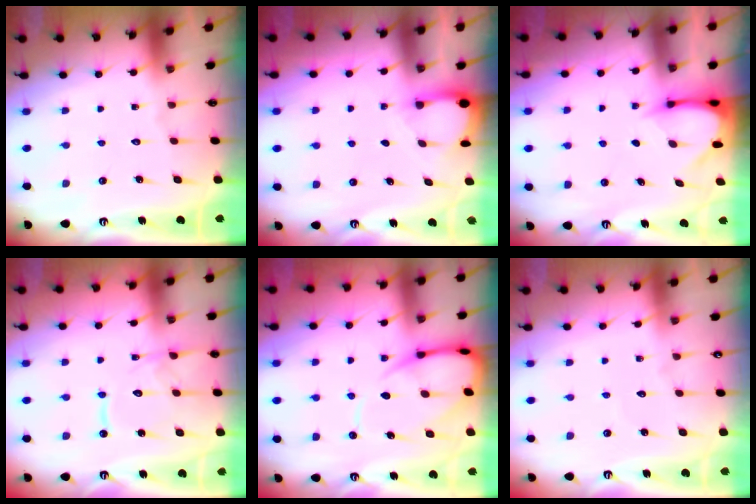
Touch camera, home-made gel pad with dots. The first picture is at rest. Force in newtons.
{"total": 2.8, "press": 2.8, "slide": 0.3}
{"total": 3.7, "press": 3.7, "slide": 0.3}
{"total": 12.4, "press": 12.4, "slide": 1.3}
{"total": 9.7, "press": 9.7, "slide": 1.0}
{"total": 3.0, "press": 3.0, "slide": 0.1}